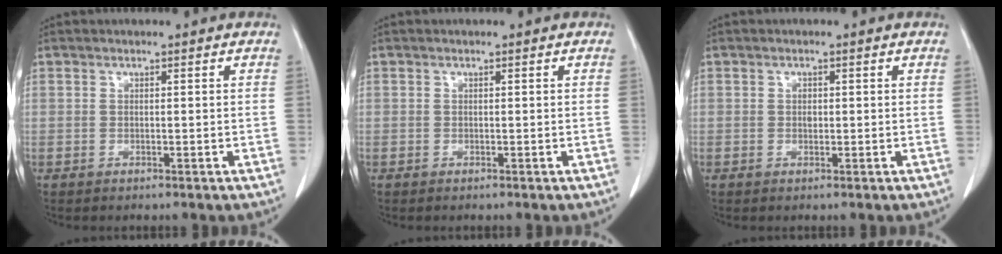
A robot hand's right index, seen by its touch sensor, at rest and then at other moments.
{"total": 0.0}
{"total": 0.9, "force": [0.0, 0.7, 0.6], "torque": [-0.010, 0.002, 0.000]}